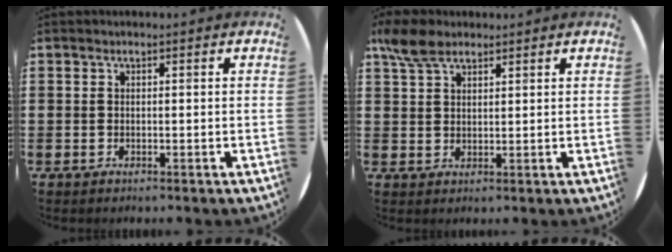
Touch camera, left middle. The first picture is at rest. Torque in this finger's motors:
{"motor_torque": [0.87, -0.66, 0.18, 0.03]}